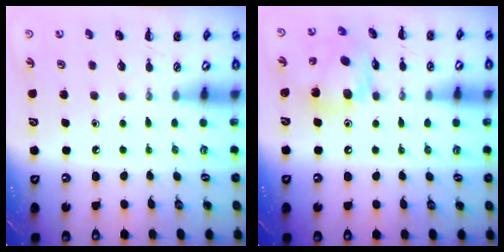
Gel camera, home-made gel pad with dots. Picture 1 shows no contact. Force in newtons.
{"total": 13.4, "press": 13.3, "slide": 1.8}